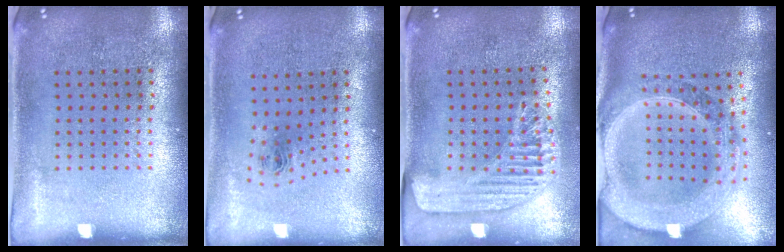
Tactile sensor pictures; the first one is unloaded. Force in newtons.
{"total": 0.9, "press": 0.3, "slide": 0.8}
{"total": 1.6, "press": 1.6, "slide": 0.4}
{"total": 3.2, "press": 2.7, "slide": 1.8}